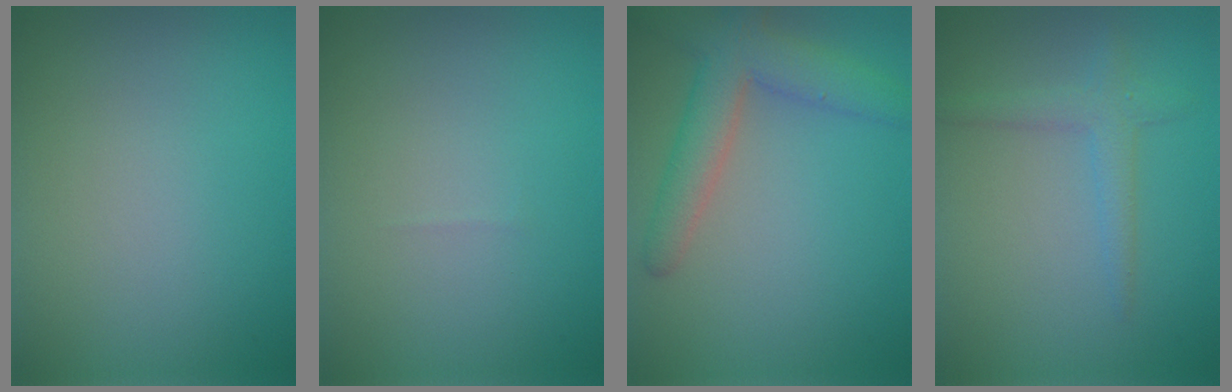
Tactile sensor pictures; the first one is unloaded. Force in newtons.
{"total": 0.0}
{"total": 5.0, "press": 5.0, "slide": 0.3}
{"total": 2.1, "press": 2.1, "slide": 0.0}